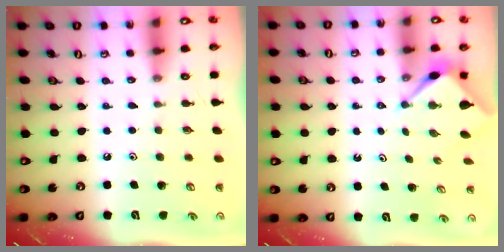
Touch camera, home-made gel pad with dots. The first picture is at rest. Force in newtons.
{"total": 3.2, "press": 3.2, "slide": 0.3}